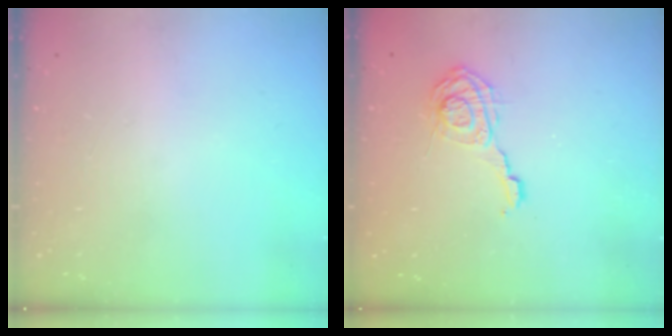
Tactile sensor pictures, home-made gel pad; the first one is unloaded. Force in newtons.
{"total": 9.0, "press": 8.9, "slide": 0.6}